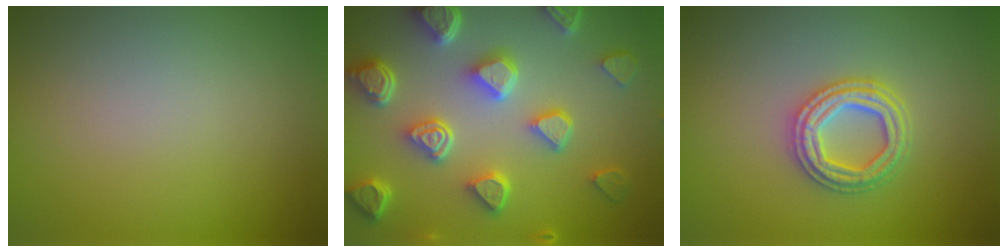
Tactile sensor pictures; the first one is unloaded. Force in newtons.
{"total": 7.7, "press": 5.9, "slide": 4.9}
{"total": 3.4, "press": 3.3, "slide": 0.7}